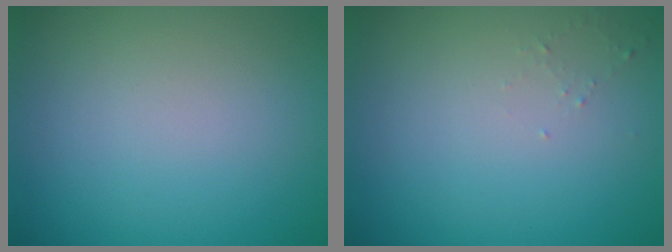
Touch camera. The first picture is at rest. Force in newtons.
{"total": 0.7, "press": 0.6, "slide": 0.2}